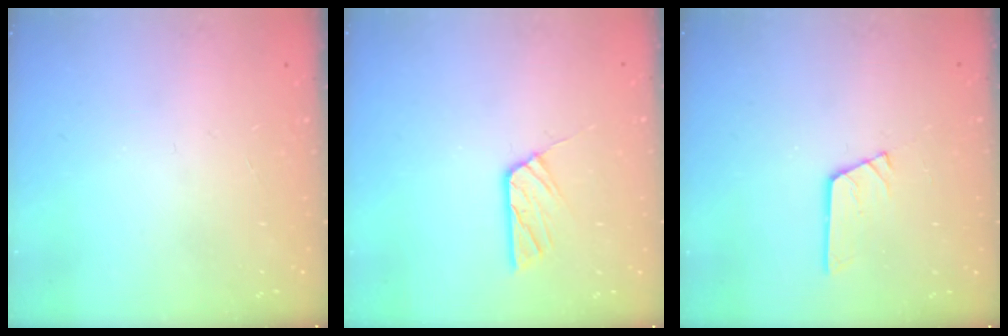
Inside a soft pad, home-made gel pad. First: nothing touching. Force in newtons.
{"total": 5.8, "press": 5.8, "slide": 0.3}
{"total": 3.2, "press": 3.2, "slide": 0.1}